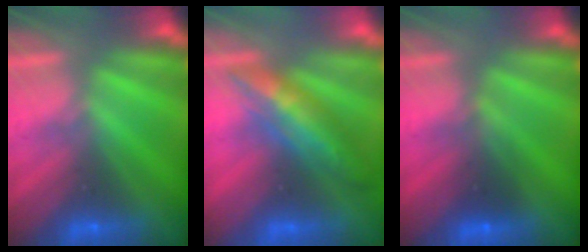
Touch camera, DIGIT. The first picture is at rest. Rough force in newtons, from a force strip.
{"total": 3.3}
{"total": 2.6}